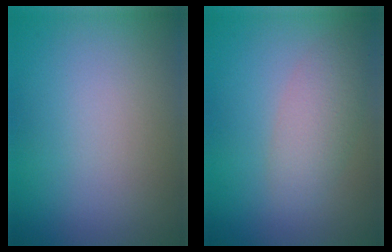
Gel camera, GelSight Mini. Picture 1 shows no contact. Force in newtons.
{"total": 3.0, "press": 3.0, "slide": 0.1}